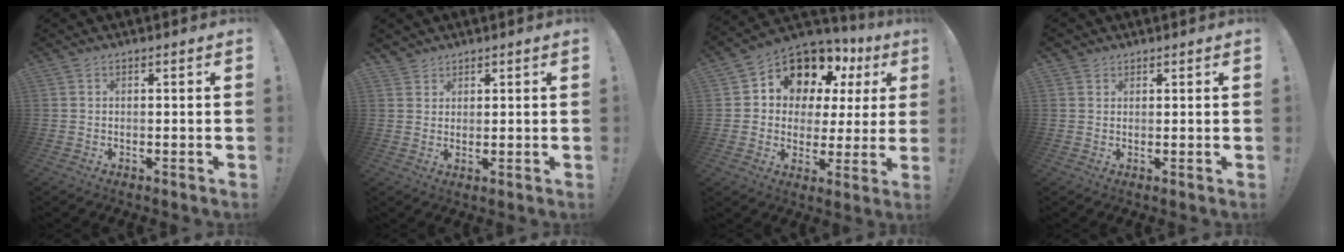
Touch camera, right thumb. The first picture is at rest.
{"total": 2.8, "force": [2.4, 1.4, 0.2], "torque": [0.007, -0.017, 0.044]}
{"total": 11.8, "force": [7.2, 7.6, 5.4], "torque": [-0.084, -0.059, 0.134]}
{"total": 2.0, "force": [1.4, 1.4, 0.2], "torque": [0.001, -0.003, 0.026]}